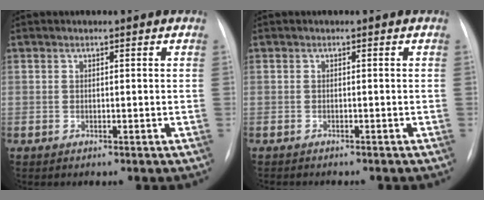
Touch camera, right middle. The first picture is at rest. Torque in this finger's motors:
{"motor_torque": [0.28, -0.51, 0.07, 0.03]}